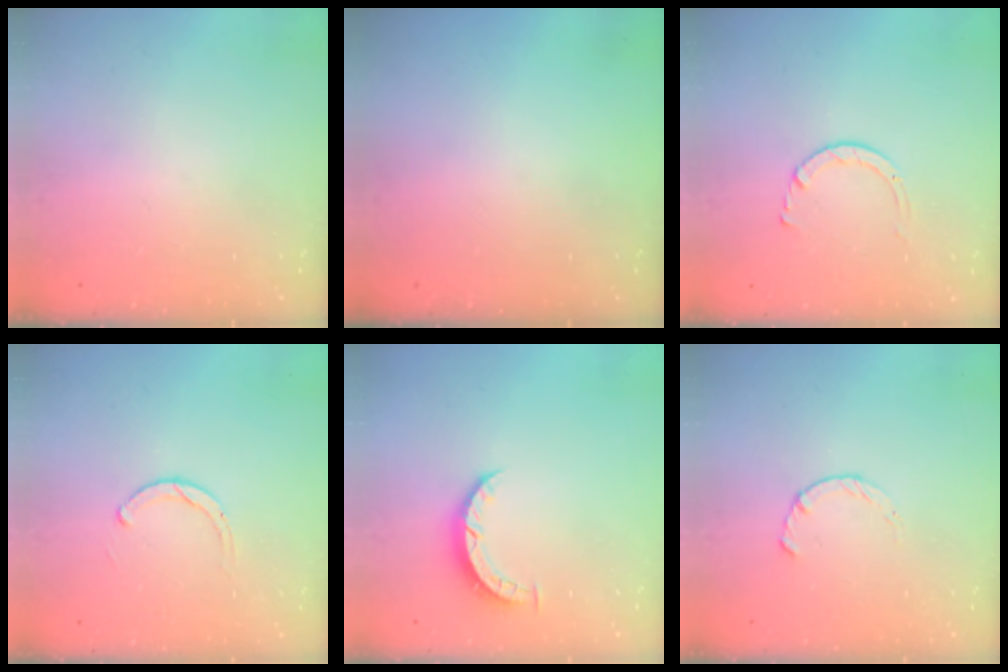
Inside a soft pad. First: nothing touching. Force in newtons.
{"total": 0.0}
{"total": 2.9, "press": 2.9, "slide": 0.2}
{"total": 1.9, "press": 1.9, "slide": 0.2}
{"total": 3.6, "press": 3.6, "slide": 0.4}
{"total": 2.2, "press": 2.2, "slide": 0.4}